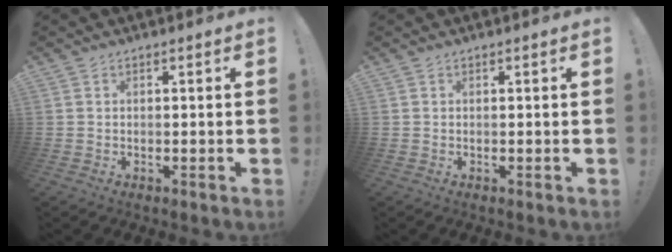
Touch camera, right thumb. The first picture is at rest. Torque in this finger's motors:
{"motor_torque": [-0.30, -0.01, -0.16, 0.08, -0.02]}